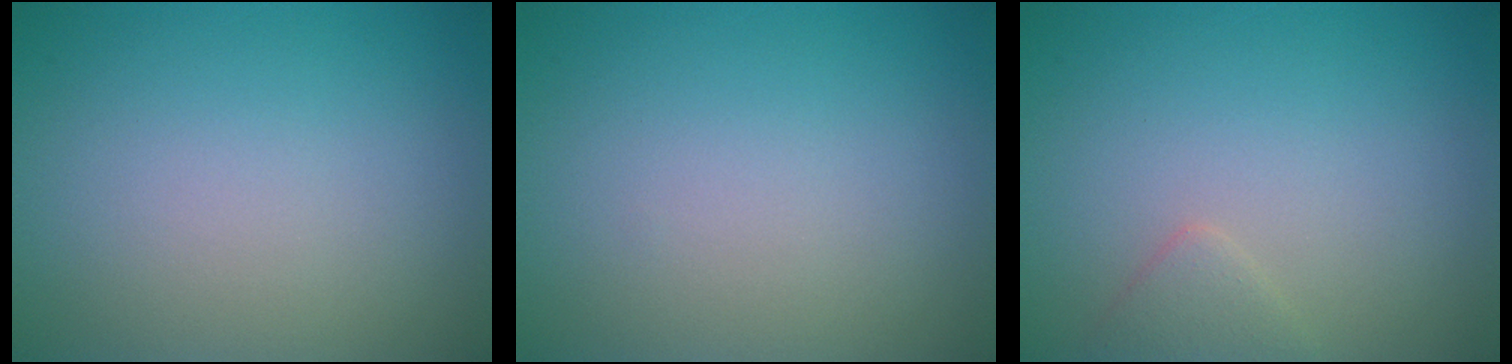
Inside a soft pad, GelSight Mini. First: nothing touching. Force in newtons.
{"total": 0.0}
{"total": 1.3, "press": 1.3, "slide": 0.0}